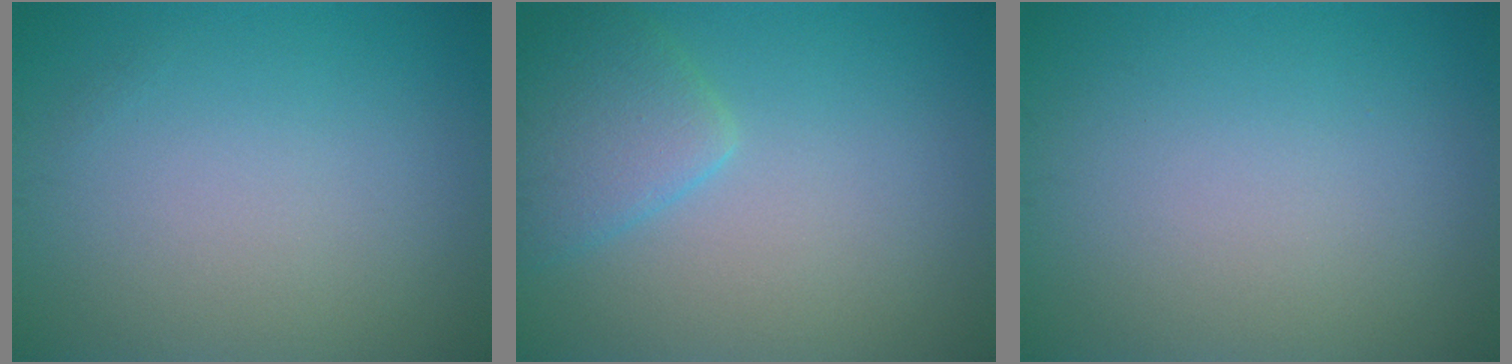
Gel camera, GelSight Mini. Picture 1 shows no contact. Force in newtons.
{"total": 3.4, "press": 3.4, "slide": 0.3}
{"total": 0.0}